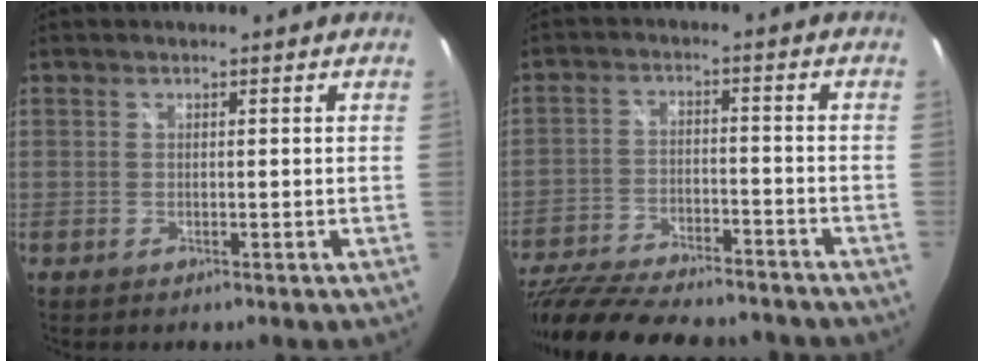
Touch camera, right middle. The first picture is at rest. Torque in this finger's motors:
{"motor_torque": [1.10, -1.04, 0.29, 0.15]}